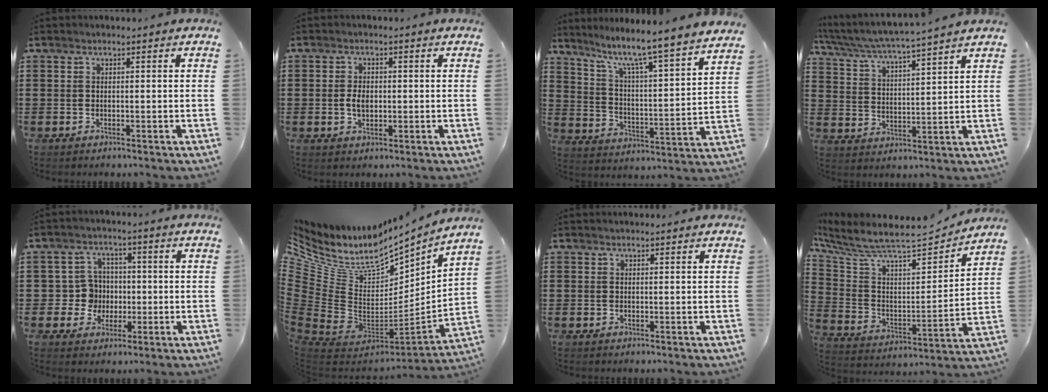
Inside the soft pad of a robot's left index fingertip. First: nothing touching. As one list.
[{"total": 2.8, "force": [-0.2, 1.6, 2.3], "torque": [-0.044, 0.005, -0.004]}, {"total": 6.9, "force": [5.8, -0.8, 3.5], "torque": [-0.094, -0.059, 0.087]}, {"total": 4.3, "force": [4.0, -0.5, 1.7], "torque": [-0.054, -0.033, 0.061]}, {"total": 5.8, "force": [-0.3, 5.5, 1.6], "torque": [-0.045, 0.012, -0.005]}, {"total": 10.0, "force": [7.2, 5.1, 4.8], "torque": [-0.138, -0.069, 0.122]}, {"total": 0.0}, {"total": 8.0, "force": [7.0, 1.3, 3.5], "torque": [-0.107, -0.064, 0.112]}]